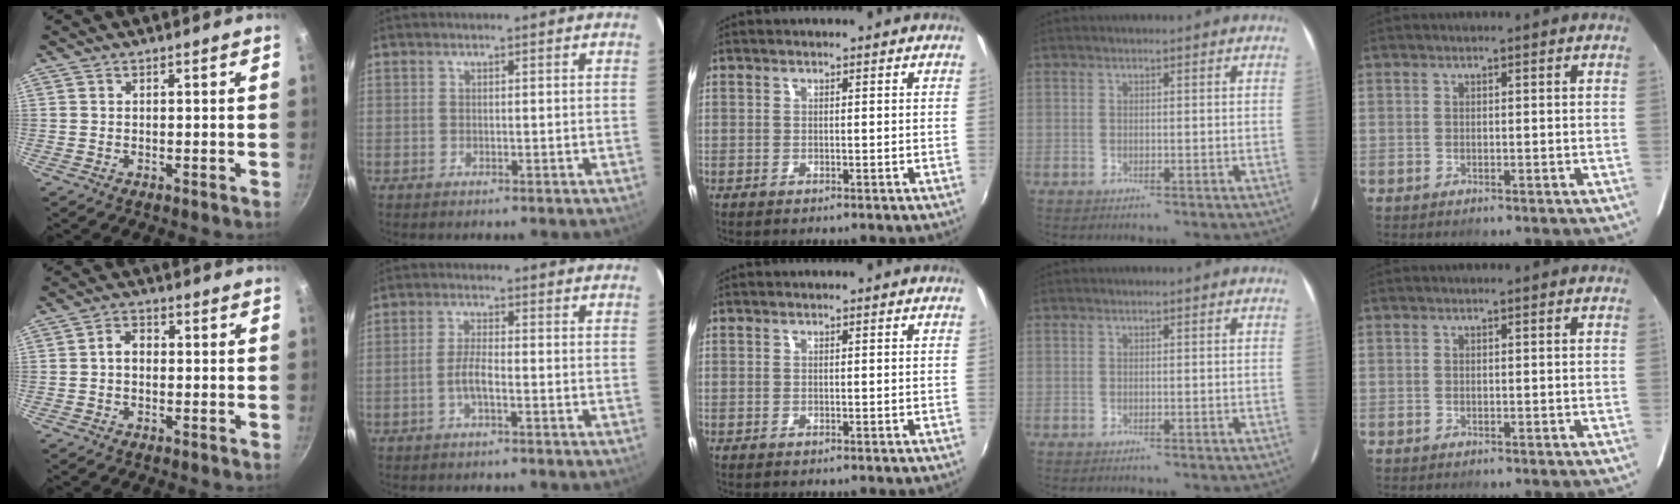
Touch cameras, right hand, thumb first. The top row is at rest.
{"thumb": {"total": 3.2, "force": [-0.3, 2.4, 2.1], "torque": [-0.025, 0.012, -0.011]}, "index": {"total": 3.4, "force": [-1.4, 0.7, 3.0], "torque": [-0.065, 0.001, -0.028]}}